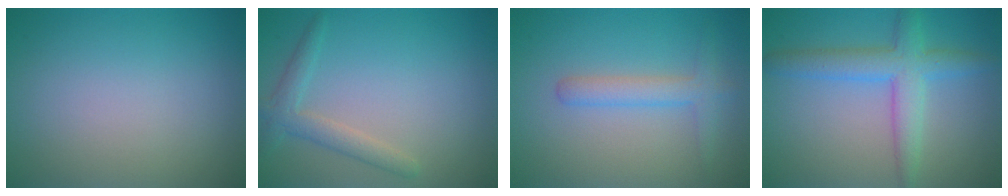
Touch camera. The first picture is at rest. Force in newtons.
{"total": 2.3, "press": 2.3, "slide": 0.2}
{"total": 2.5, "press": 2.5, "slide": 0.1}
{"total": 4.5, "press": 4.5, "slide": 0.1}